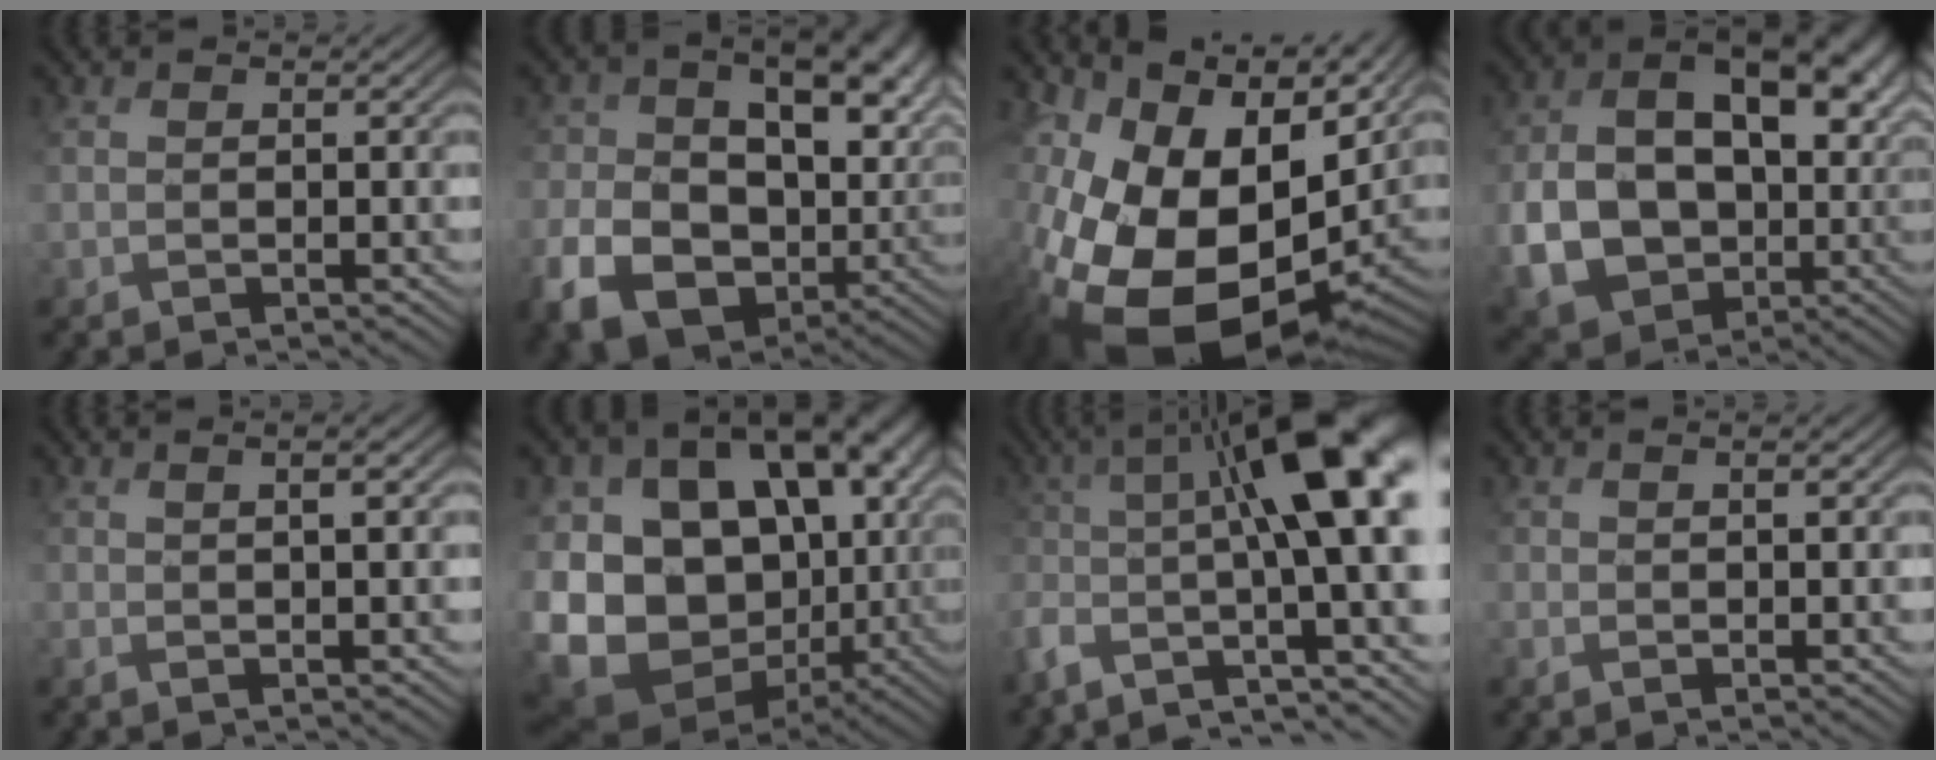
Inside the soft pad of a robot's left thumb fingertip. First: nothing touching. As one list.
[{"total": 17.3, "force": [-1.2, 13.0, 11.3], "torque": [-0.205, -0.034, 0.006]}, {"total": 20.5, "force": [-1.5, 13.6, 15.3], "torque": [-0.303, -0.044, 0.003]}, {"total": 15.6, "force": [0.5, 12.0, 10.0], "torque": [-0.183, -0.015, 0.027]}, {"total": 3.9, "force": [0.7, 0.9, 3.7], "torque": [-0.056, 0.013, 0.010]}, {"total": 21.6, "force": [0.0, 17.5, 12.6], "torque": [-0.250, -0.015, 0.007]}, {"total": 15.5, "force": [-3.4, 4.5, 14.5], "torque": [-0.242, 0.004, -0.058]}, {"total": 2.3, "force": [0.3, 0.4, 2.2], "torque": [-0.038, 0.002, 0.005]}]